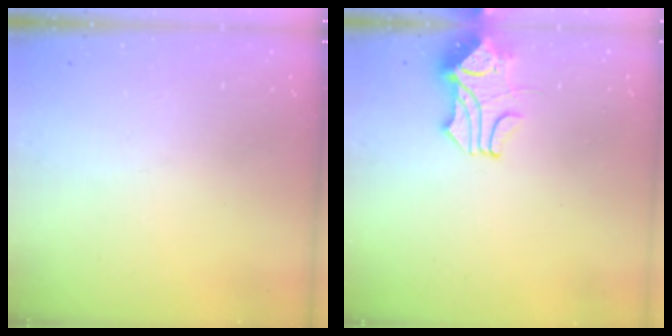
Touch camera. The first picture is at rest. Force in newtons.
{"total": 2.0, "press": 1.7, "slide": 1.1}